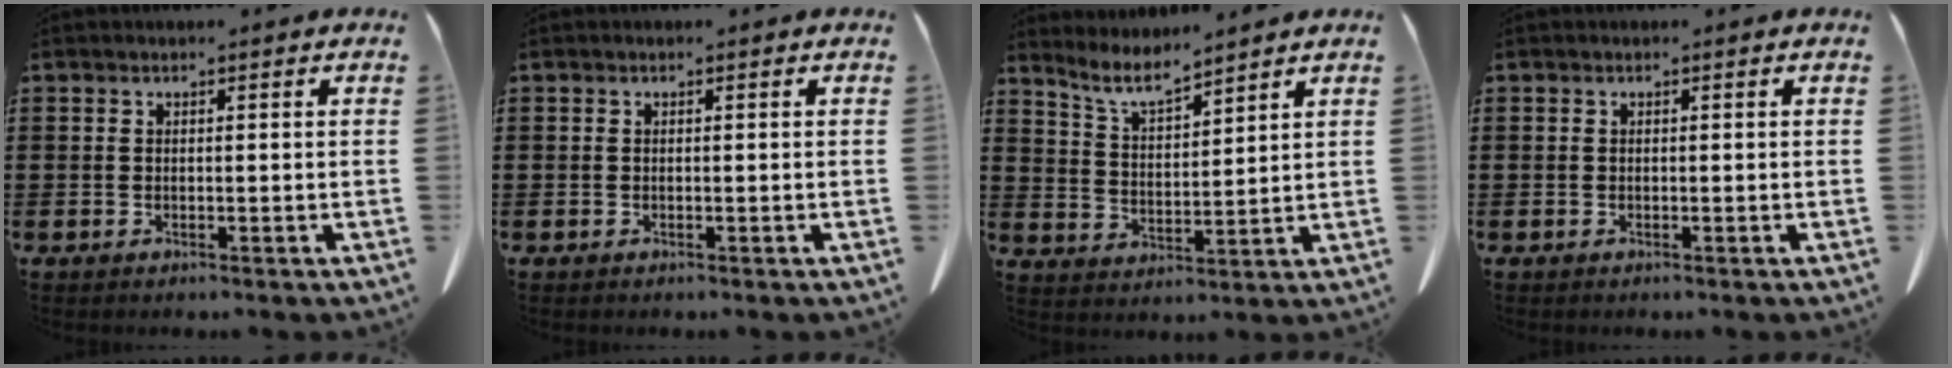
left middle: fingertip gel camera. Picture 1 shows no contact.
{"total": 0.0}
{"total": 6.3, "force": [5.7, 0.6, 2.7], "torque": [-0.072, -0.025, 0.102]}
{"total": 0.0}